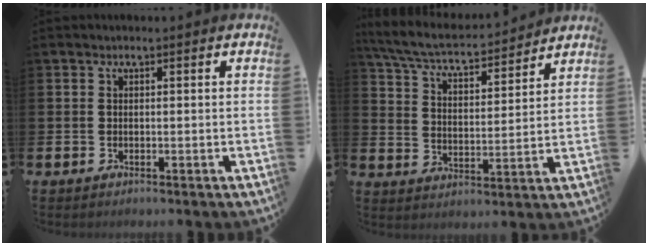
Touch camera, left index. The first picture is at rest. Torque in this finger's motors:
{"motor_torque": [1.01, -1.06, 0.16, 0.16]}